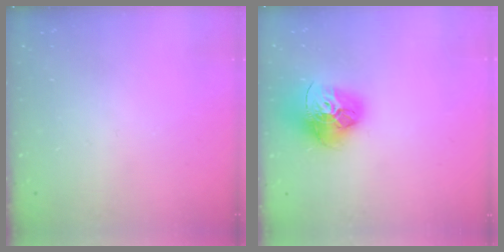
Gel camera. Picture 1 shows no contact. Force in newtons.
{"total": 18.0, "press": 17.9, "slide": 1.8}